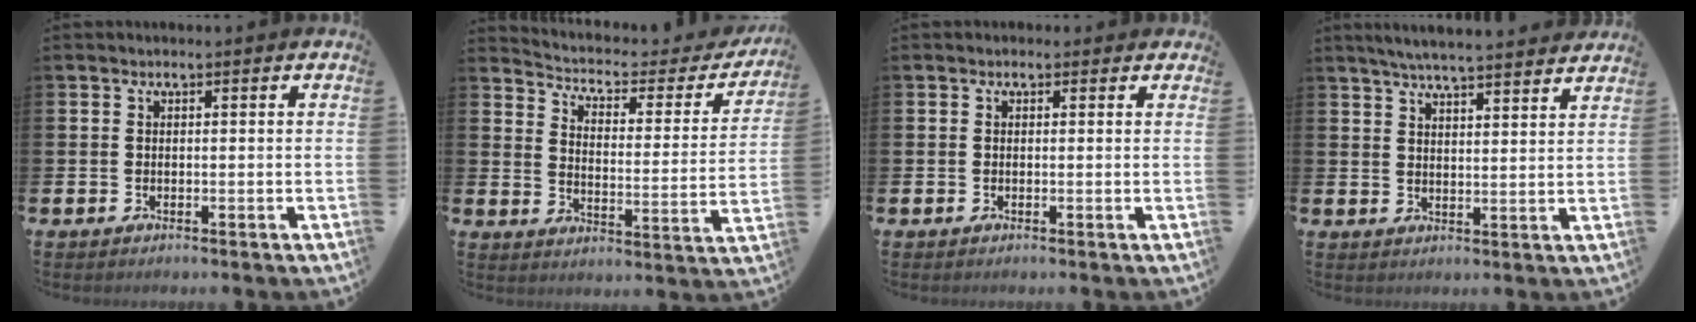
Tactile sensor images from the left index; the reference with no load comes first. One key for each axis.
{"total": 4.3, "fx": 3.6, "fy": 1.9, "fz": 1.5, "tx": -0.047, "ty": -0.030, "tz": 0.048}
{"total": 0.6, "fx": 0.1, "fy": 0.5, "fz": 0.2, "tx": -0.001, "ty": 0.007, "tz": 0.000}
{"total": 5.5, "fx": 5.4, "fy": -0.1, "fz": 1.3, "tx": -0.033, "ty": -0.030, "tz": 0.094}